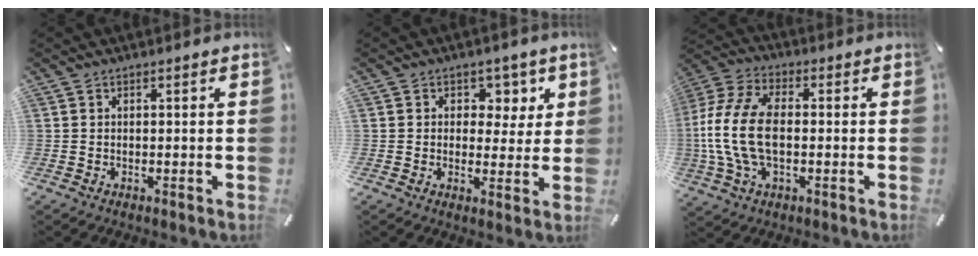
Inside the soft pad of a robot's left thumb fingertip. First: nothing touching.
{"total": 4.8, "force": [-0.1, 4.1, 2.5], "torque": [-0.023, 0.007, -0.012]}
{"total": 14.8, "force": [-1.4, 8.6, 11.9], "torque": [-0.254, 0.002, -0.023]}